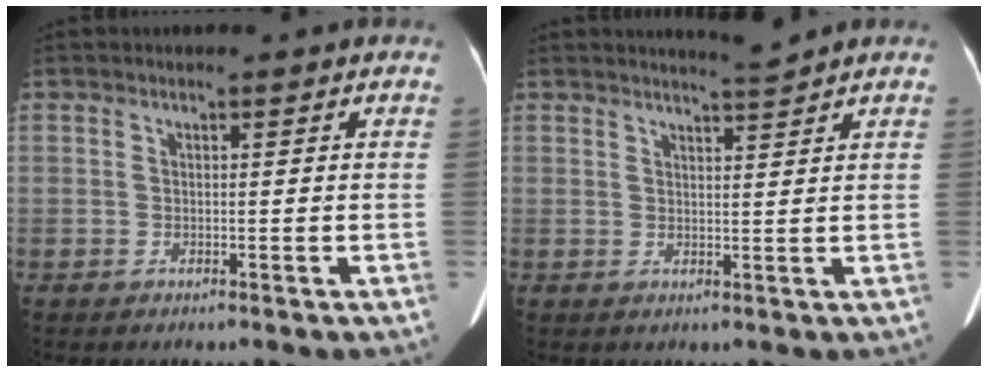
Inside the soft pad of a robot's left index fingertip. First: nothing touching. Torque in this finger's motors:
{"motor_torque": [0.02, -0.04, -0.17, 0.02]}